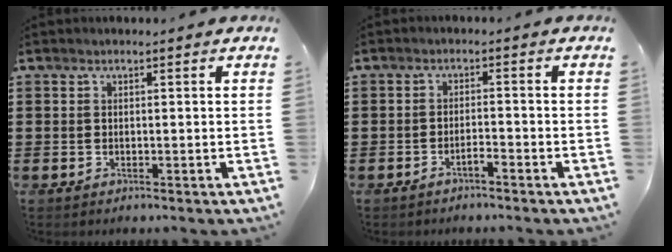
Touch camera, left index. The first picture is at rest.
{"total": 1.8, "force": [-1.5, 0.1, 1.0], "torque": [-0.021, 0.001, -0.028]}